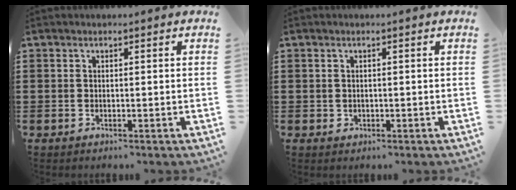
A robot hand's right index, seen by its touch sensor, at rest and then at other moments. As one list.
[{"total": 0.6, "force": [0.2, 0.5, 0.2], "torque": [-0.005, 0.004, 0.004]}]